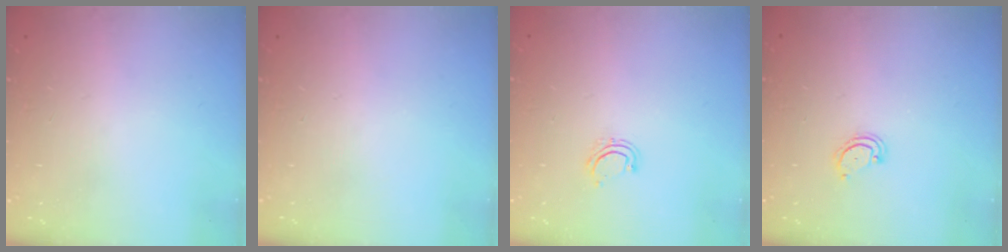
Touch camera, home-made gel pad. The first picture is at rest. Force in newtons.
{"total": 0.0}
{"total": 5.0, "press": 4.8, "slide": 1.2}
{"total": 2.5, "press": 2.5, "slide": 0.2}